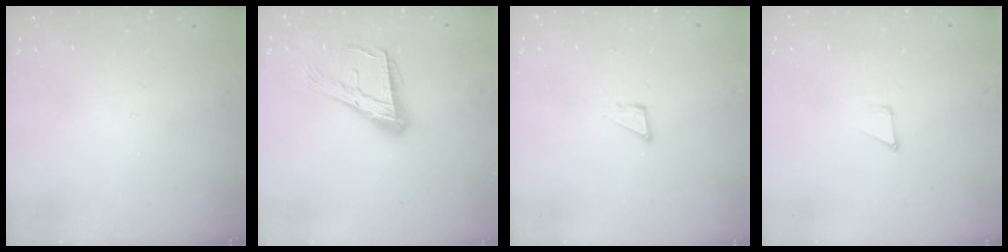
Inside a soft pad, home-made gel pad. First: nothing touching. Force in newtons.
{"total": 16.9, "press": 16.8, "slide": 1.8}
{"total": 2.8, "press": 2.8, "slide": 0.2}
{"total": 3.4, "press": 3.4, "slide": 0.3}